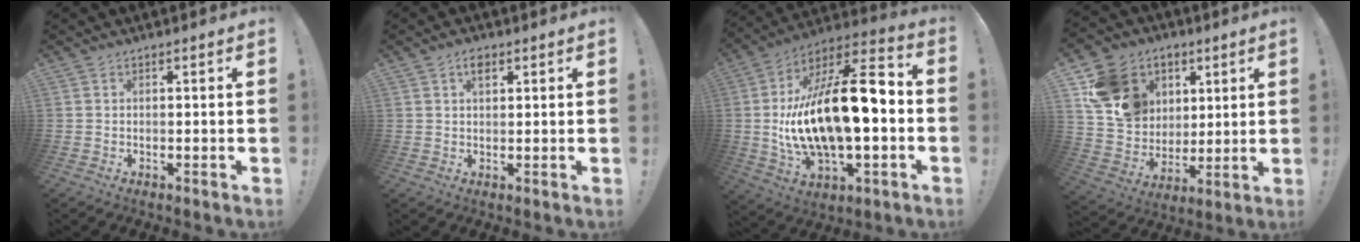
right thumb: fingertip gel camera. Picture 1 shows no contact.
{"total": 3.2, "force": [1.6, 1.8, 2.2], "torque": [-0.026, -0.002, 0.024]}
{"total": 23.9, "force": [-0.2, 10.3, 21.6], "torque": [-0.381, -0.010, 0.000]}
{"total": 17.0, "force": [6.7, 14.3, 6.3], "torque": [-0.109, -0.012, 0.154]}